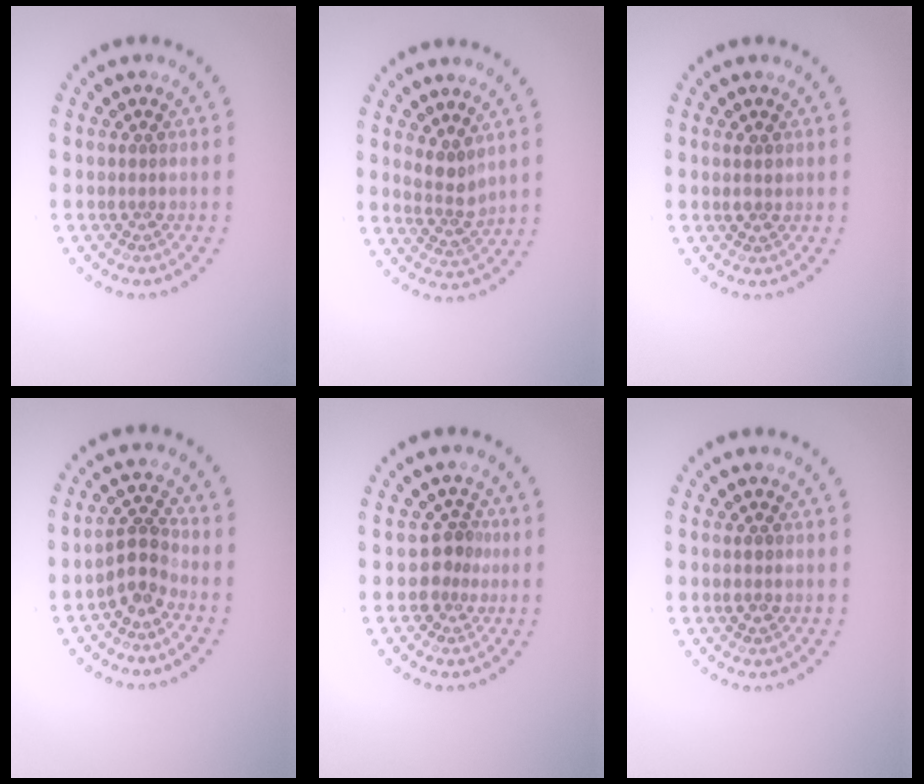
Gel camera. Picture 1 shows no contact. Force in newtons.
{"total": 2.1, "press": 1.7, "slide": 1.2}
{"total": 1.1, "press": 1.0, "slide": 0.3}
{"total": 2.6, "press": 2.1, "slide": 1.6}
{"total": 2.2, "press": 1.7, "slide": 1.5}
{"total": 1.0, "press": 1.0, "slide": 0.2}